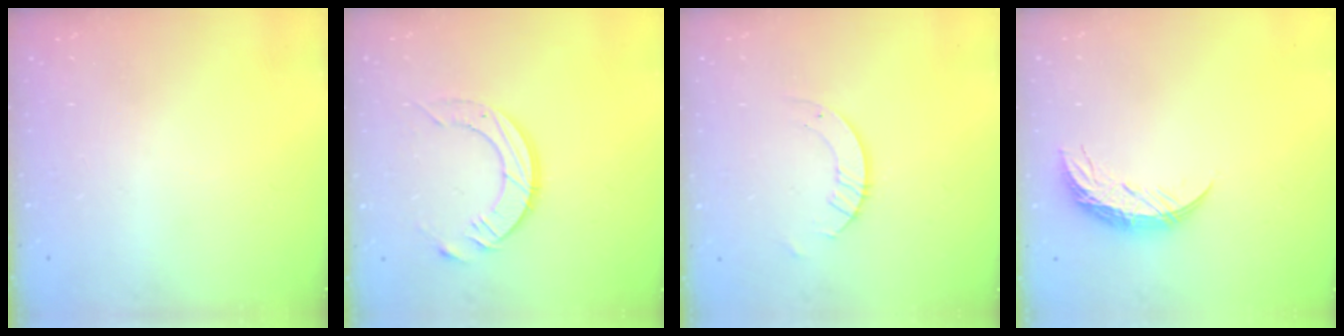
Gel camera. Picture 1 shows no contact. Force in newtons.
{"total": 10.4, "press": 10.3, "slide": 0.9}
{"total": 4.0, "press": 4.0, "slide": 0.2}
{"total": 8.2, "press": 8.2, "slide": 0.8}